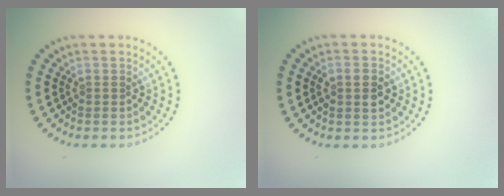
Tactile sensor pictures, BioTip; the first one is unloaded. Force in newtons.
{"total": 2.0, "press": 2.0, "slide": 0.3}